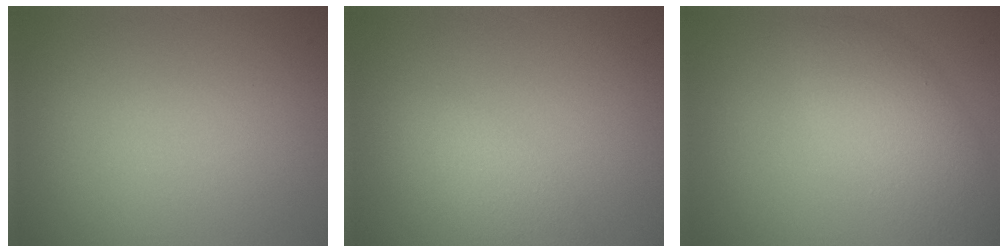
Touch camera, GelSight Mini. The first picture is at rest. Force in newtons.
{"total": 2.7, "press": 2.7, "slide": 0.1}
{"total": 5.0, "press": 5.0, "slide": 0.1}